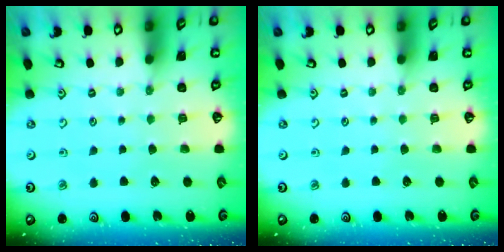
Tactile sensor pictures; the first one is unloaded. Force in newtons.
{"total": 0.0}